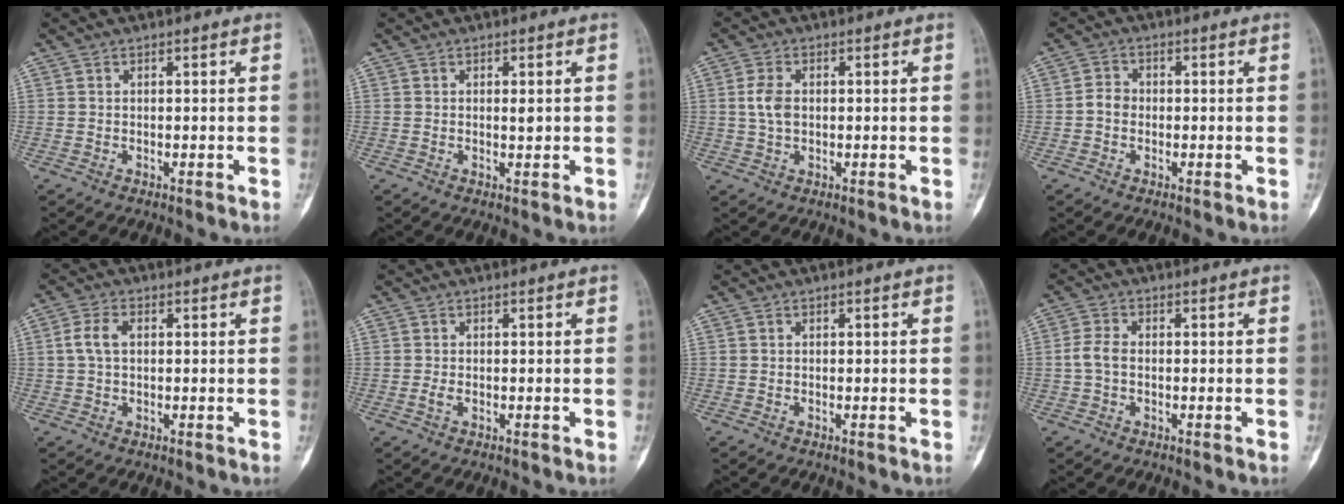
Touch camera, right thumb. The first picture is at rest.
{"total": 1.2, "force": [0.3, 0.5, 1.0], "torque": [-0.012, -0.001, 0.005]}
{"total": 3.9, "force": [0.3, 2.5, 3.0], "torque": [-0.062, 0.005, 0.005]}
{"total": 2.7, "force": [-0.5, 2.3, 1.4], "torque": [-0.017, 0.010, -0.017]}
{"total": 4.0, "force": [0.5, 2.4, 3.1], "torque": [-0.070, 0.010, 0.008]}
{"total": 1.0, "force": [-0.3, 0.5, 0.9], "torque": [-0.025, -0.002, -0.007]}
{"total": 0.0}
{"total": 3.2, "force": [-0.4, 1.9, 2.5], "torque": [-0.057, 0.006, -0.015]}